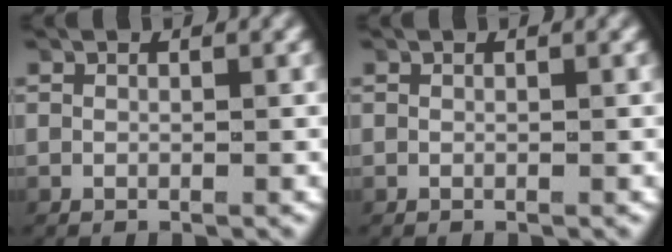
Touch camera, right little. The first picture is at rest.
{"total": 0.0}